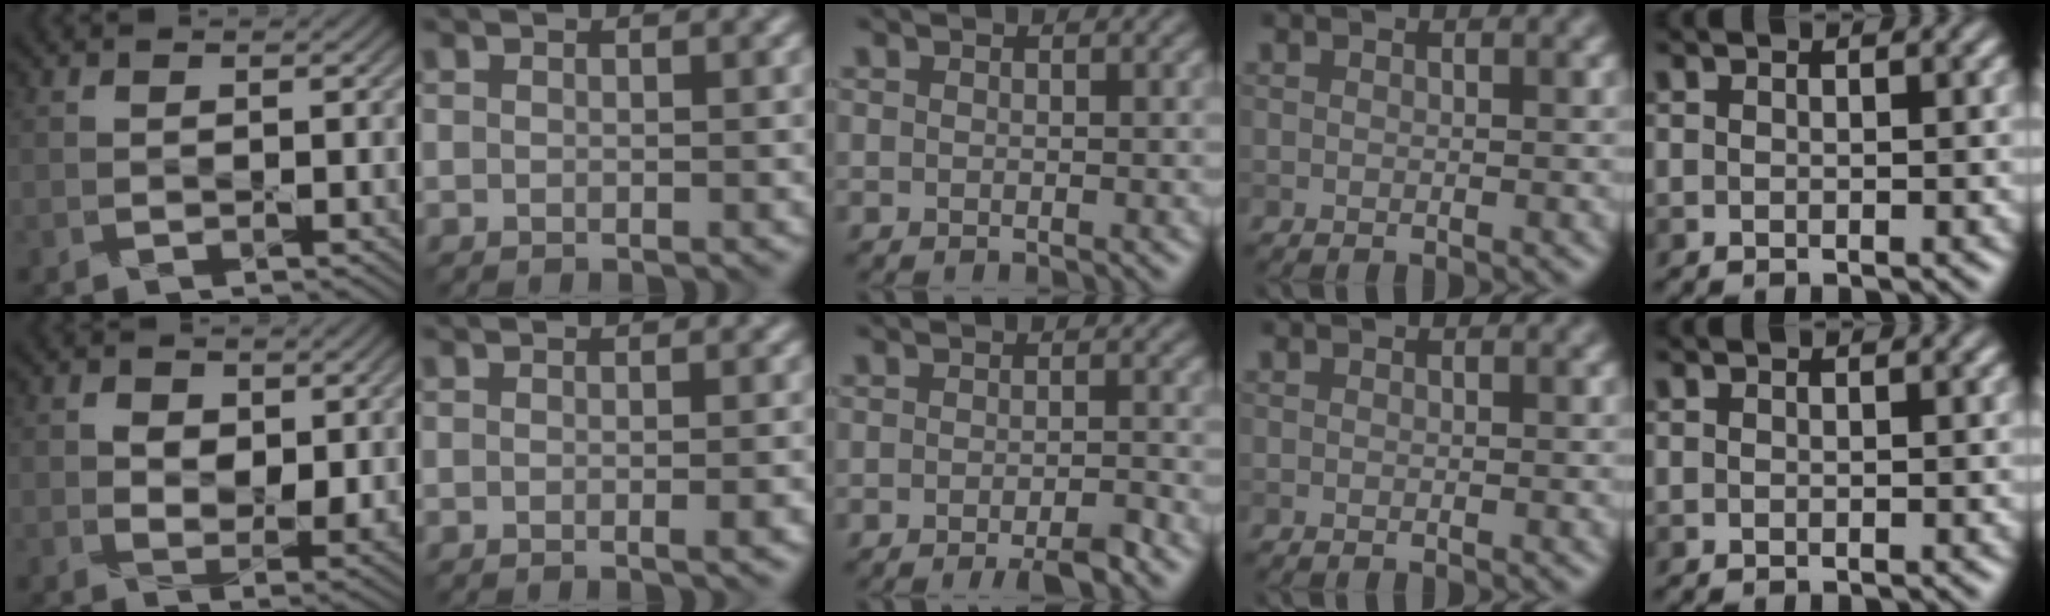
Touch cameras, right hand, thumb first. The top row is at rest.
{"thumb": {"total": 4.5, "force": [1.1, 3.1, 3.2], "torque": [-0.057, -0.012, 0.021]}, "index": {"total": 1.7, "force": [-0.5, 0.4, 1.6], "torque": [-0.017, -0.002, -0.008]}, "middle": {"total": 2.8, "force": [-2.0, 0.6, 1.9], "torque": [-0.028, 0.002, -0.029]}}